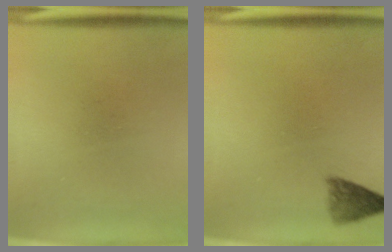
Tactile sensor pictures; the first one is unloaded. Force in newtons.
{"total": 2.8}